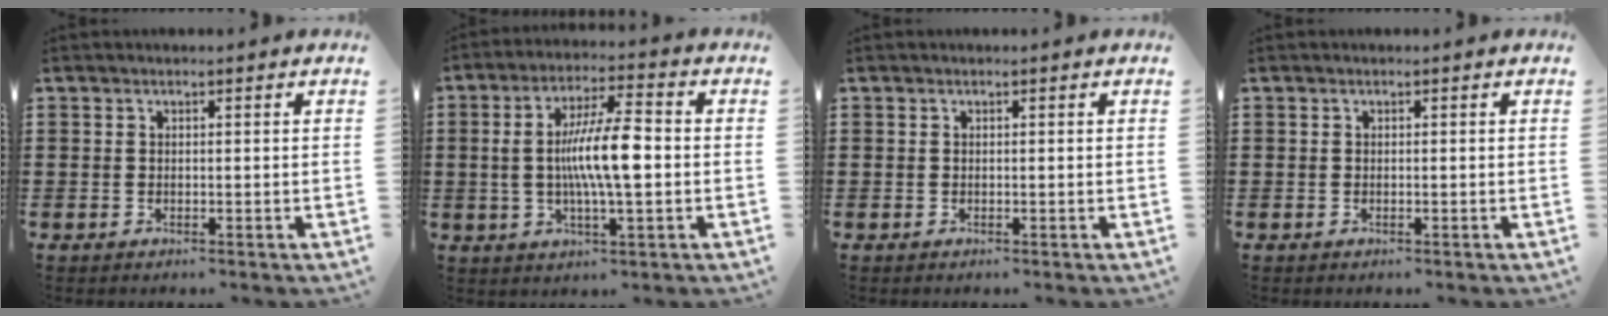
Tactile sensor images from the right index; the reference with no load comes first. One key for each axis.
{"total": 10.0, "fx": -0.3, "fy": 2.0, "fz": 9.8, "tx": -0.184, "ty": 0.001, "tz": -0.010}
{"total": 0.0}
{"total": 0.0}